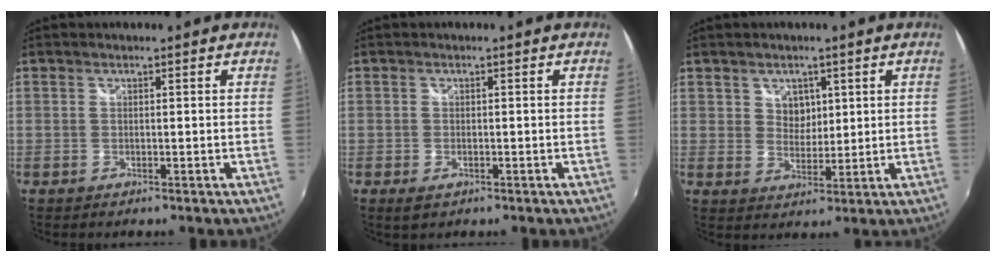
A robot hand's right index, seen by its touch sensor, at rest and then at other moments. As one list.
[{"total": 2.1, "force": [-1.2, 1.2, 1.2], "torque": [-0.023, -0.006, -0.019]}, {"total": 4.1, "force": [1.7, 3.4, 1.5], "torque": [-0.018, 0.004, 0.033]}]